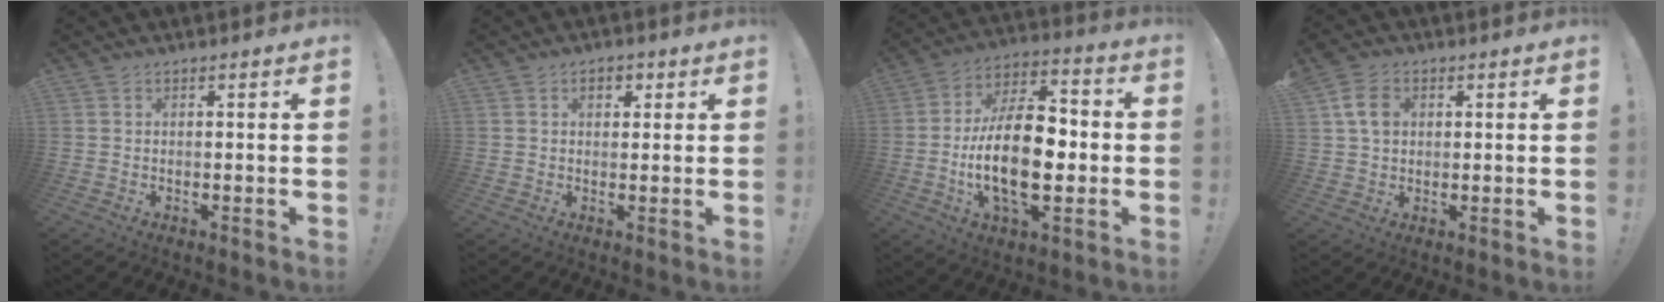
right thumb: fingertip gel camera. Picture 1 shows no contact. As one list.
[{"total": 3.4, "force": [1.3, 2.3, 2.1], "torque": [-0.021, 0.001, 0.018]}, {"total": 21.0, "force": [-3.2, 10.6, 17.8], "torque": [-0.329, 0.003, -0.057]}, {"total": 7.0, "force": [1.9, 5.2, 4.3], "torque": [-0.073, 0.005, 0.037]}]